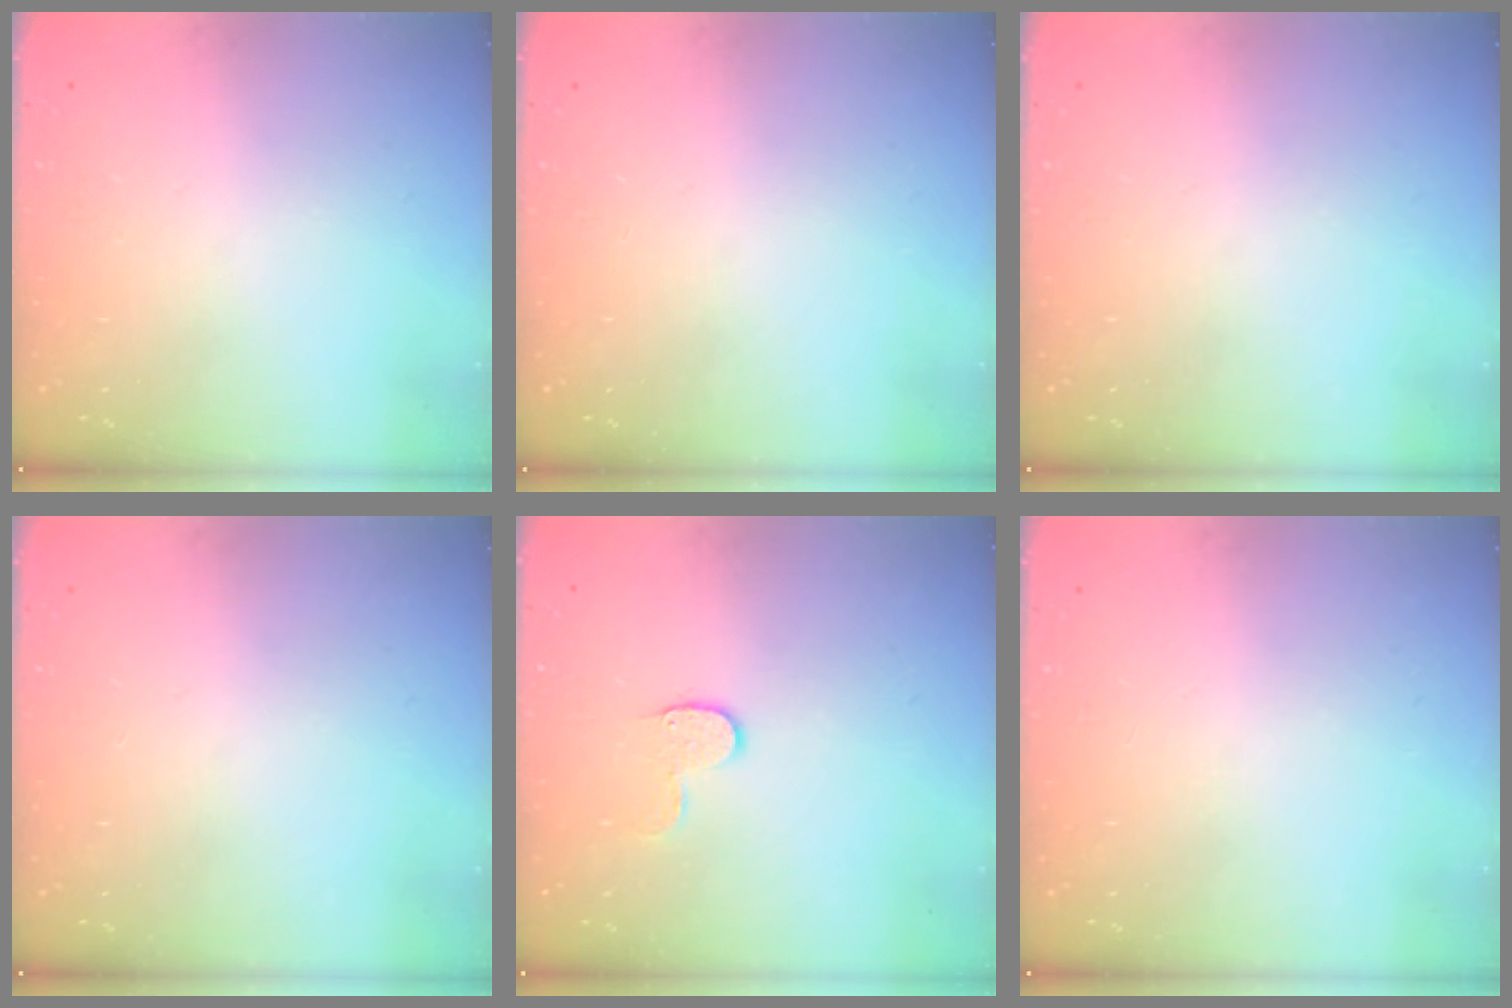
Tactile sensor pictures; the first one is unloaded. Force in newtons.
{"total": 0.0}
{"total": 0.0}
{"total": 0.0}
{"total": 5.5, "press": 5.5, "slide": 0.6}
{"total": 0.0}